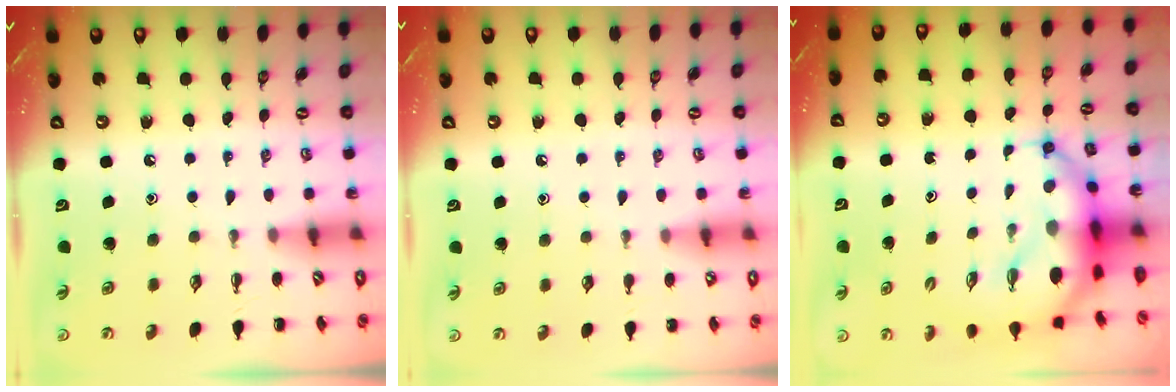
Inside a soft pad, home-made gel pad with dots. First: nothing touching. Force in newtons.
{"total": 3.8, "press": 3.6, "slide": 1.1}
{"total": 10.9, "press": 10.4, "slide": 3.1}